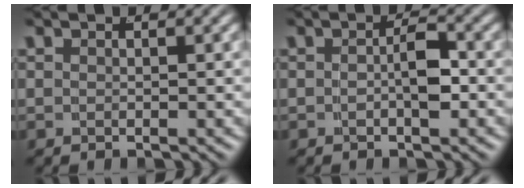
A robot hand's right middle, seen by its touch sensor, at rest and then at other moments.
{"total": 1.9, "force": [-0.6, 0.4, 1.8], "torque": [-0.025, -0.005, -0.005]}